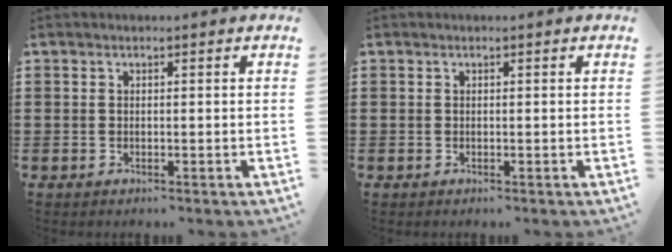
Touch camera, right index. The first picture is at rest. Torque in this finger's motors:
{"motor_torque": [-0.02, 0.02, 0.00, 0.00]}